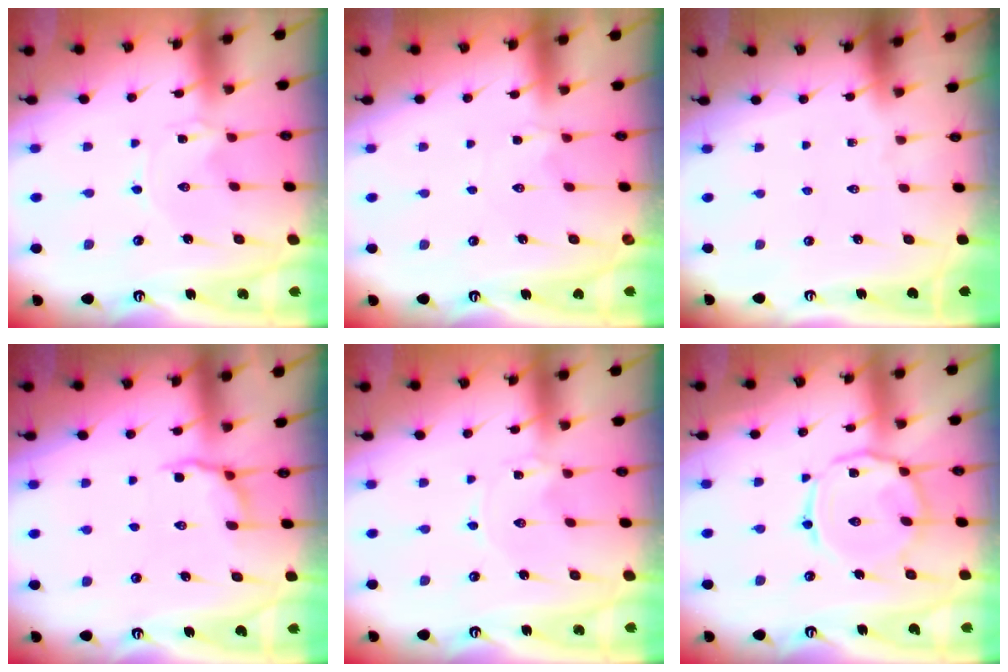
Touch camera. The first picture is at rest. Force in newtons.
{"total": 2.3, "press": 2.2, "slide": 0.4}
{"total": 0.0}
{"total": 5.5, "press": 4.9, "slide": 2.4}
{"total": 0.0}
{"total": 10.6, "press": 10.6, "slide": 0.9}